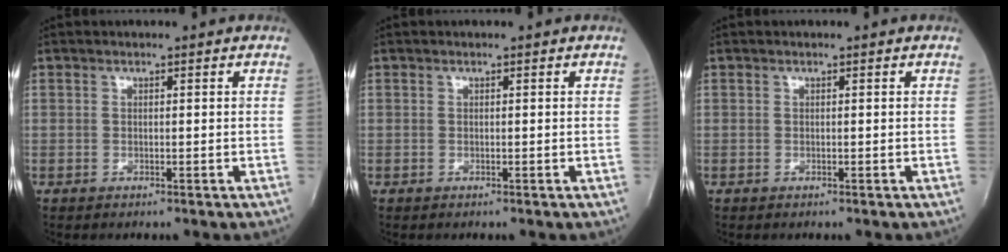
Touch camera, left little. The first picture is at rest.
{"total": 0.0}
{"total": 0.0}